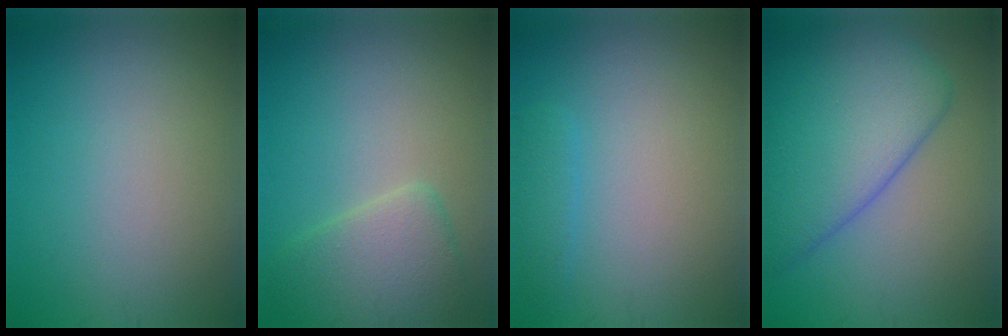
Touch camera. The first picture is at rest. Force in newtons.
{"total": 4.2, "press": 4.2, "slide": 0.1}
{"total": 1.4, "press": 1.4, "slide": 0.1}
{"total": 8.9, "press": 8.9, "slide": 0.5}